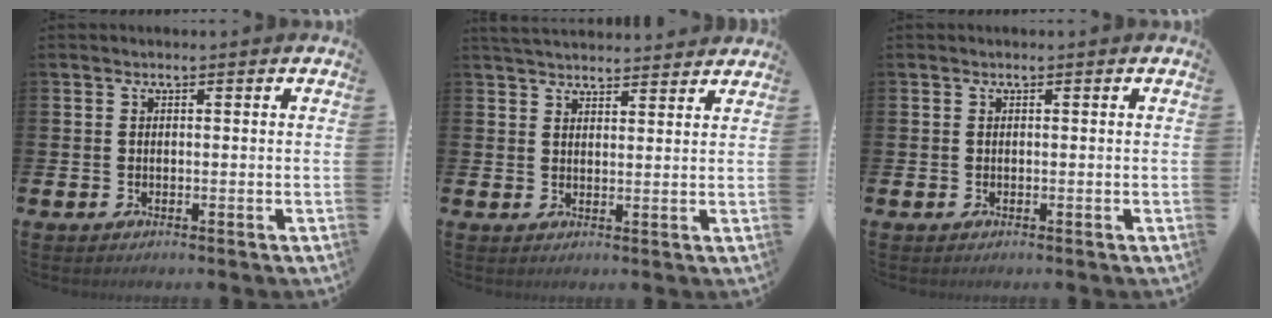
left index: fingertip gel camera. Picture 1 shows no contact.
{"total": 3.8, "force": [3.8, 0.5, 0.3], "torque": [-0.011, -0.019, 0.070]}
{"total": 0.0}